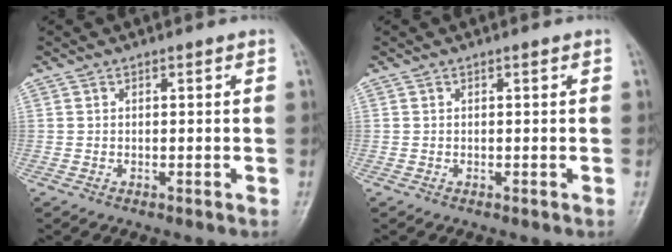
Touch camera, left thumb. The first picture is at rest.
{"total": 0.0}